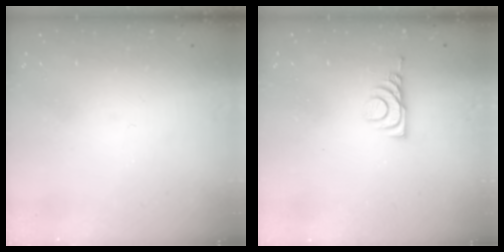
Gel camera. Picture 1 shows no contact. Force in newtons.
{"total": 6.0, "press": 5.9, "slide": 0.8}